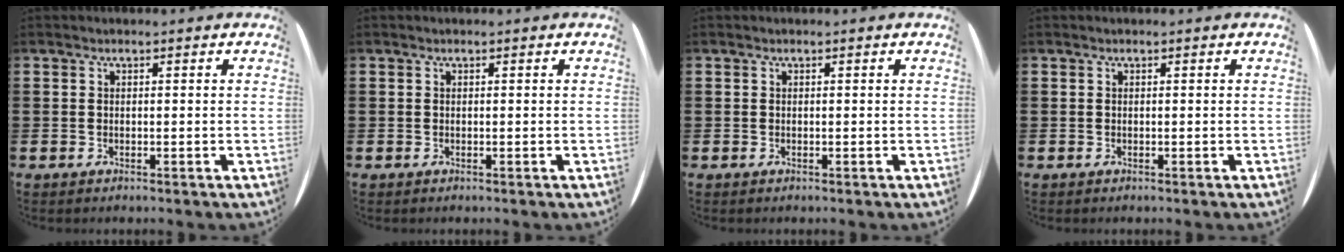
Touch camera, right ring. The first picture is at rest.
{"total": 0.0}
{"total": 0.0}
{"total": 0.0}